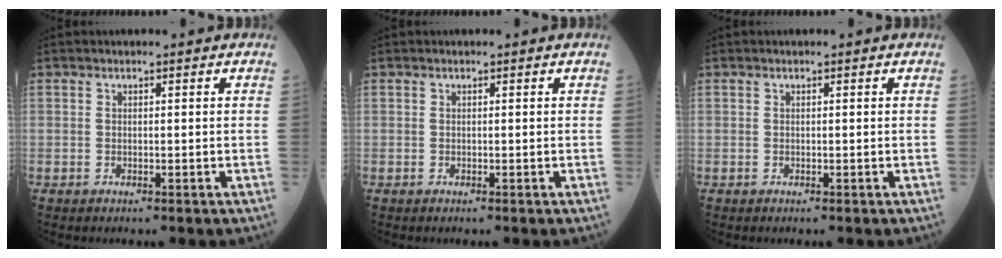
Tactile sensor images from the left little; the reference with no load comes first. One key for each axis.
{"total": 0.0}
{"total": 0.0}